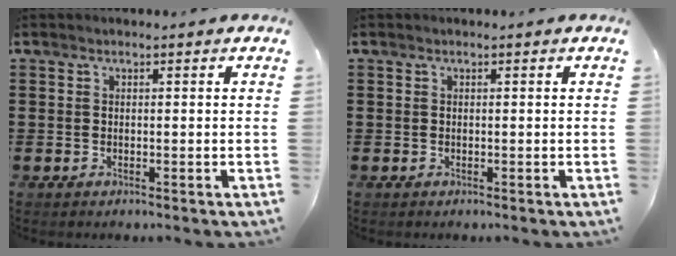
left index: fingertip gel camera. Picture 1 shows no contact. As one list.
[{"total": 0.0}]